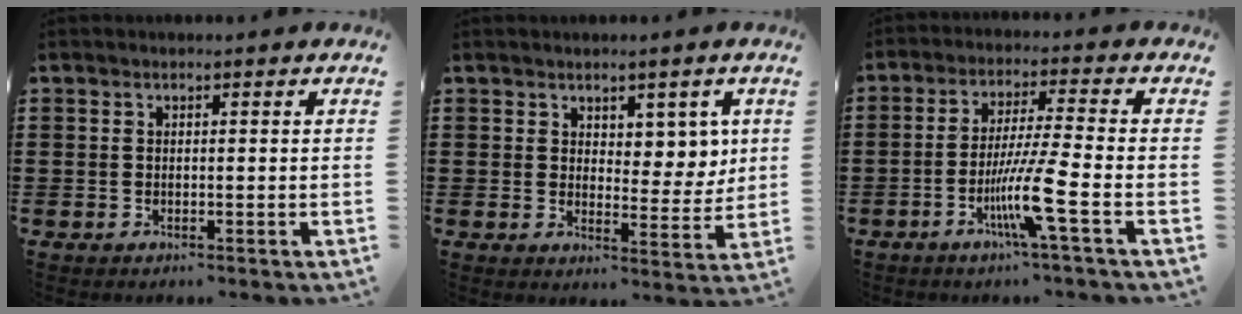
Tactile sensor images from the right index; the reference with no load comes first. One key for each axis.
{"total": 4.7, "fx": 3.0, "fy": 3.3, "fz": 1.5, "tx": -0.030, "ty": -0.004, "tz": 0.053}
{"total": 9.1, "fx": -3.8, "fy": -0.4, "fz": 8.3, "tx": -0.164, "ty": -0.018, "tz": -0.074}